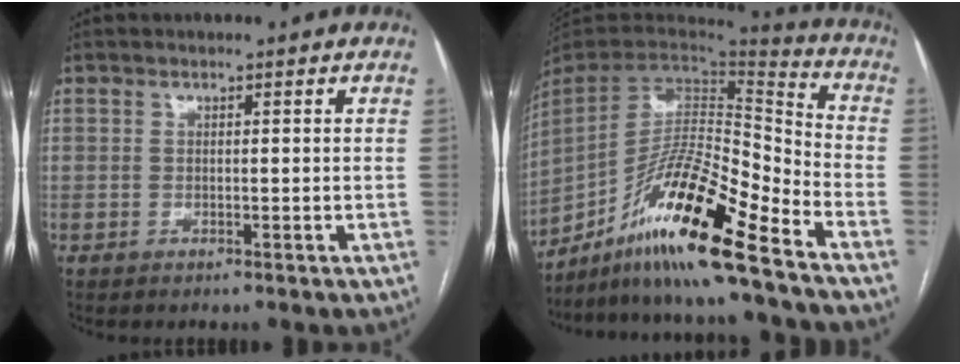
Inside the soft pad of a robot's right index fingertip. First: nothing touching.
{"total": 18.5, "force": [-12.8, 0.7, 13.3], "torque": [-0.262, -0.007, -0.233]}